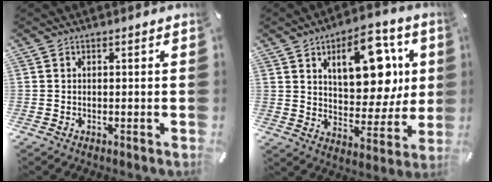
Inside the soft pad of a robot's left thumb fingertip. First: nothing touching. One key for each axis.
{"total": 16.4, "fx": 6.5, "fy": 9.6, "fz": 11.6, "tx": -0.152, "ty": -0.027, "tz": 0.109}